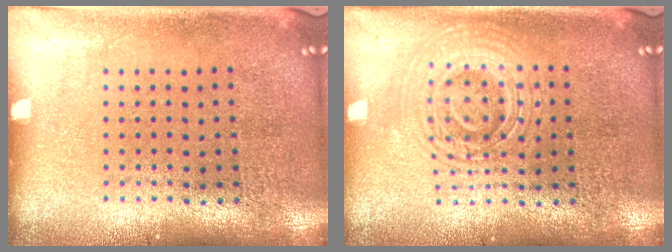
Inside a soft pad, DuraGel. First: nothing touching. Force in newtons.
{"total": 2.6, "press": 2.5, "slide": 0.5}